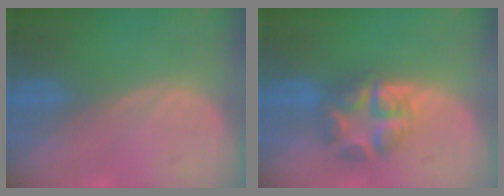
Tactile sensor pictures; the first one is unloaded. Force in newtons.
{"total": 6.3, "press": 6.3, "slide": 0.1}